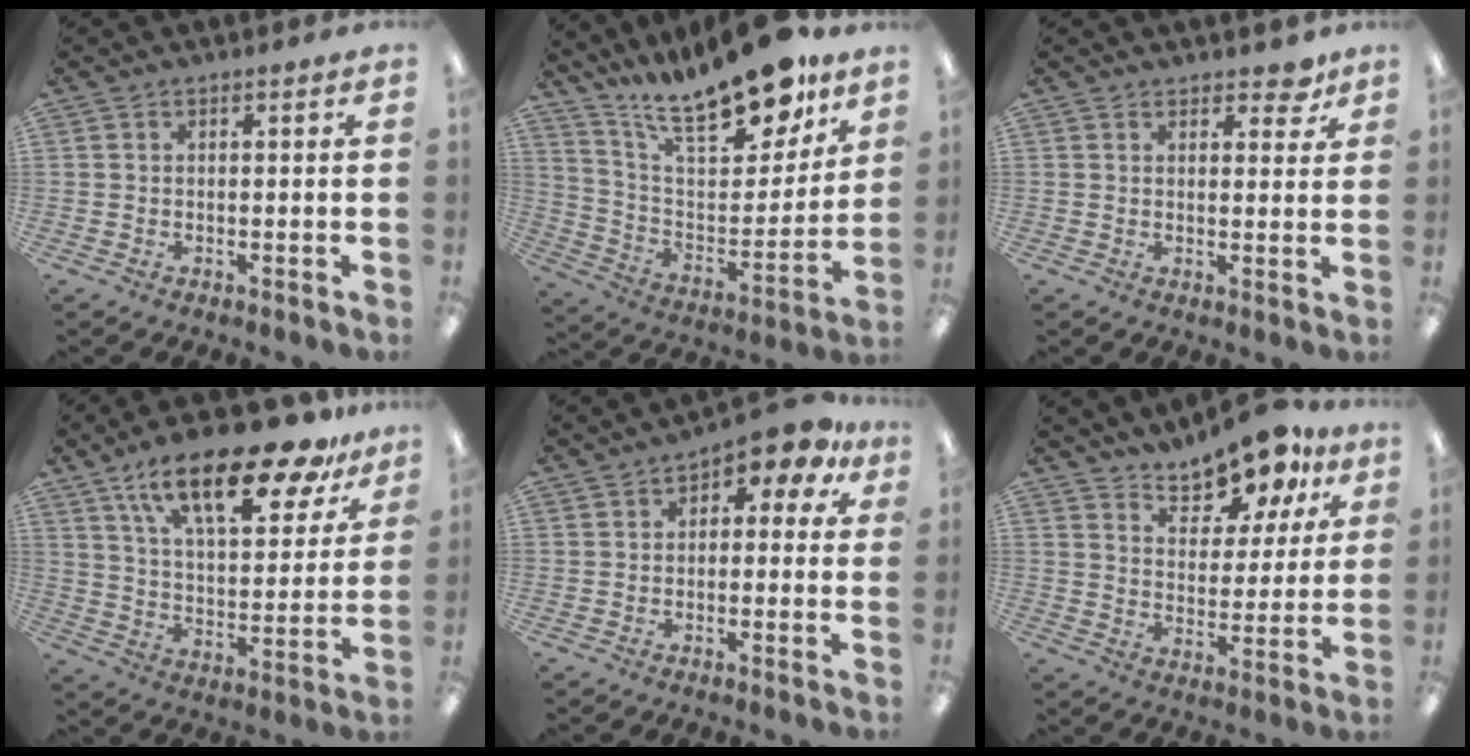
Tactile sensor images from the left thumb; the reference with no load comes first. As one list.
[{"total": 22.3, "force": [17.6, 7.0, 11.8], "torque": [-0.197, -0.113, 0.303]}, {"total": 4.2, "force": [3.3, 2.0, 1.8], "torque": [-0.009, -0.016, 0.055]}, {"total": 22.3, "force": [15.4, 7.8, 14.1], "torque": [-0.223, -0.085, 0.255]}, {"total": 5.9, "force": [2.8, 2.8, 4.4], "torque": [-0.059, -0.015, 0.040]}, {"total": 12.1, "force": [10.6, 4.2, 3.9], "torque": [-0.060, -0.079, 0.196]}]